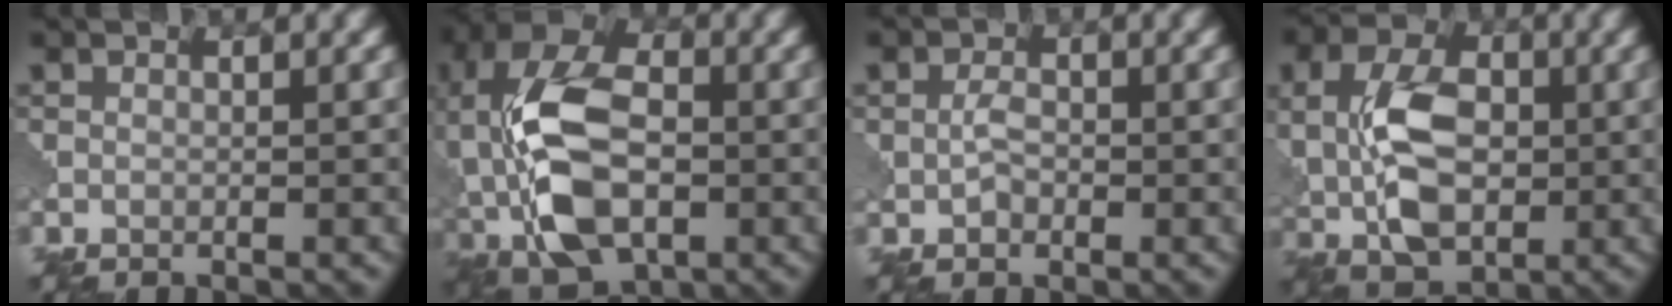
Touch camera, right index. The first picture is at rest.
{"total": 12.6, "force": [-2.3, 7.6, 9.7], "torque": [-0.207, 0.002, -0.057]}
{"total": 1.7, "force": [-0.3, 1.3, 1.1], "torque": [-0.020, 0.002, -0.010]}
{"total": 7.9, "force": [0.0, 5.1, 6.0], "torque": [-0.119, 0.005, -0.006]}